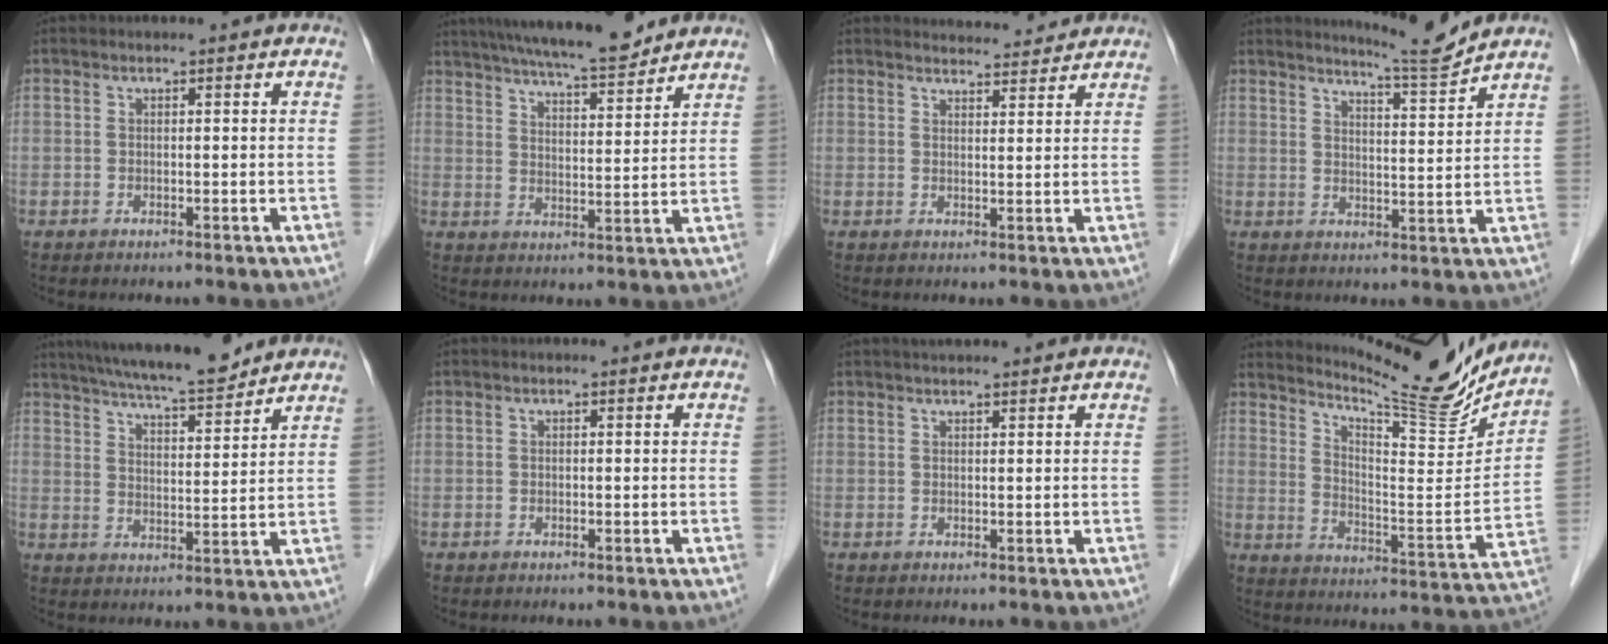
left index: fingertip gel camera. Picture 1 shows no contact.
{"total": 14.8, "force": [13.1, 1.5, 6.8], "torque": [-0.115, 0.011, 0.203]}
{"total": 5.3, "force": [5.2, 0.7, 0.3], "torque": [-0.009, 0.012, 0.067]}
{"total": 6.1, "force": [5.9, -1.5, 0.8], "torque": [-0.029, -0.025, 0.095]}
{"total": 14.3, "force": [12.8, 1.3, 6.3], "torque": [-0.109, 0.009, 0.201]}
{"total": 0.0}
{"total": 4.3, "force": [3.9, 0.3, 1.9], "torque": [-0.023, 0.030, 0.055]}
{"total": 16.9, "force": [16.2, 0.4, 4.6], "torque": [-0.088, -0.070, 0.232]}